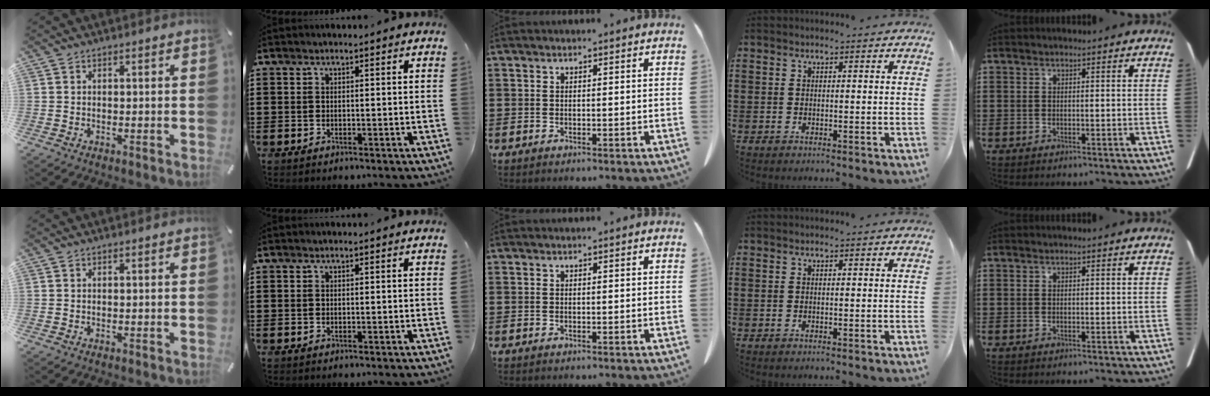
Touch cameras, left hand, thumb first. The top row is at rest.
{}